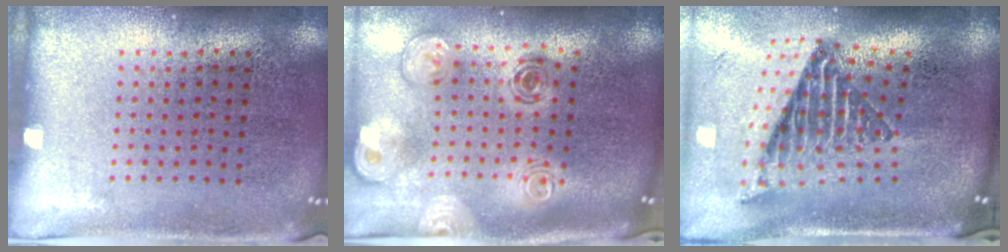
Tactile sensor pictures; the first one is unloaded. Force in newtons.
{"total": 2.3, "press": 1.8, "slide": 1.4}
{"total": 2.6, "press": 1.6, "slide": 2.0}